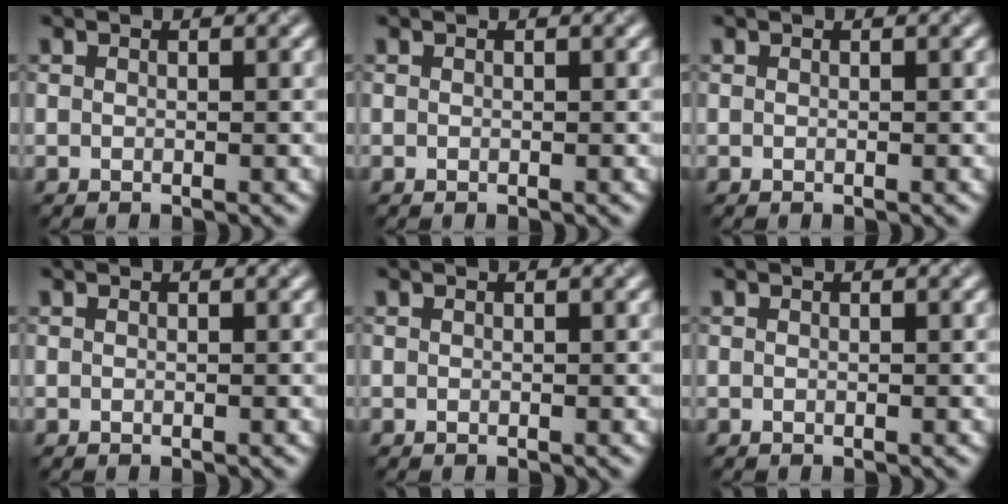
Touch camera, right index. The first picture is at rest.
{"total": 0.0}
{"total": 0.0}
{"total": 0.0}
{"total": 0.0}
{"total": 0.0}